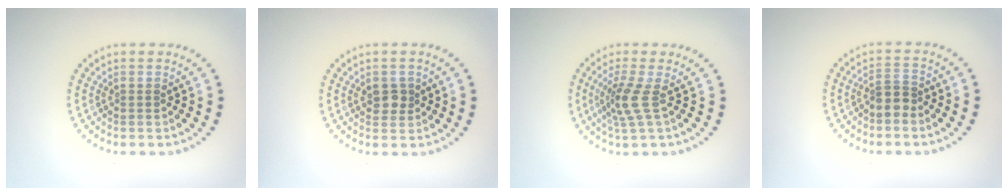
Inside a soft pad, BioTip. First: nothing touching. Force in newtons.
{"total": 1.8, "press": 1.8, "slide": 0.4}
{"total": 2.7, "press": 2.0, "slide": 1.8}
{"total": 2.1, "press": 1.7, "slide": 1.2}